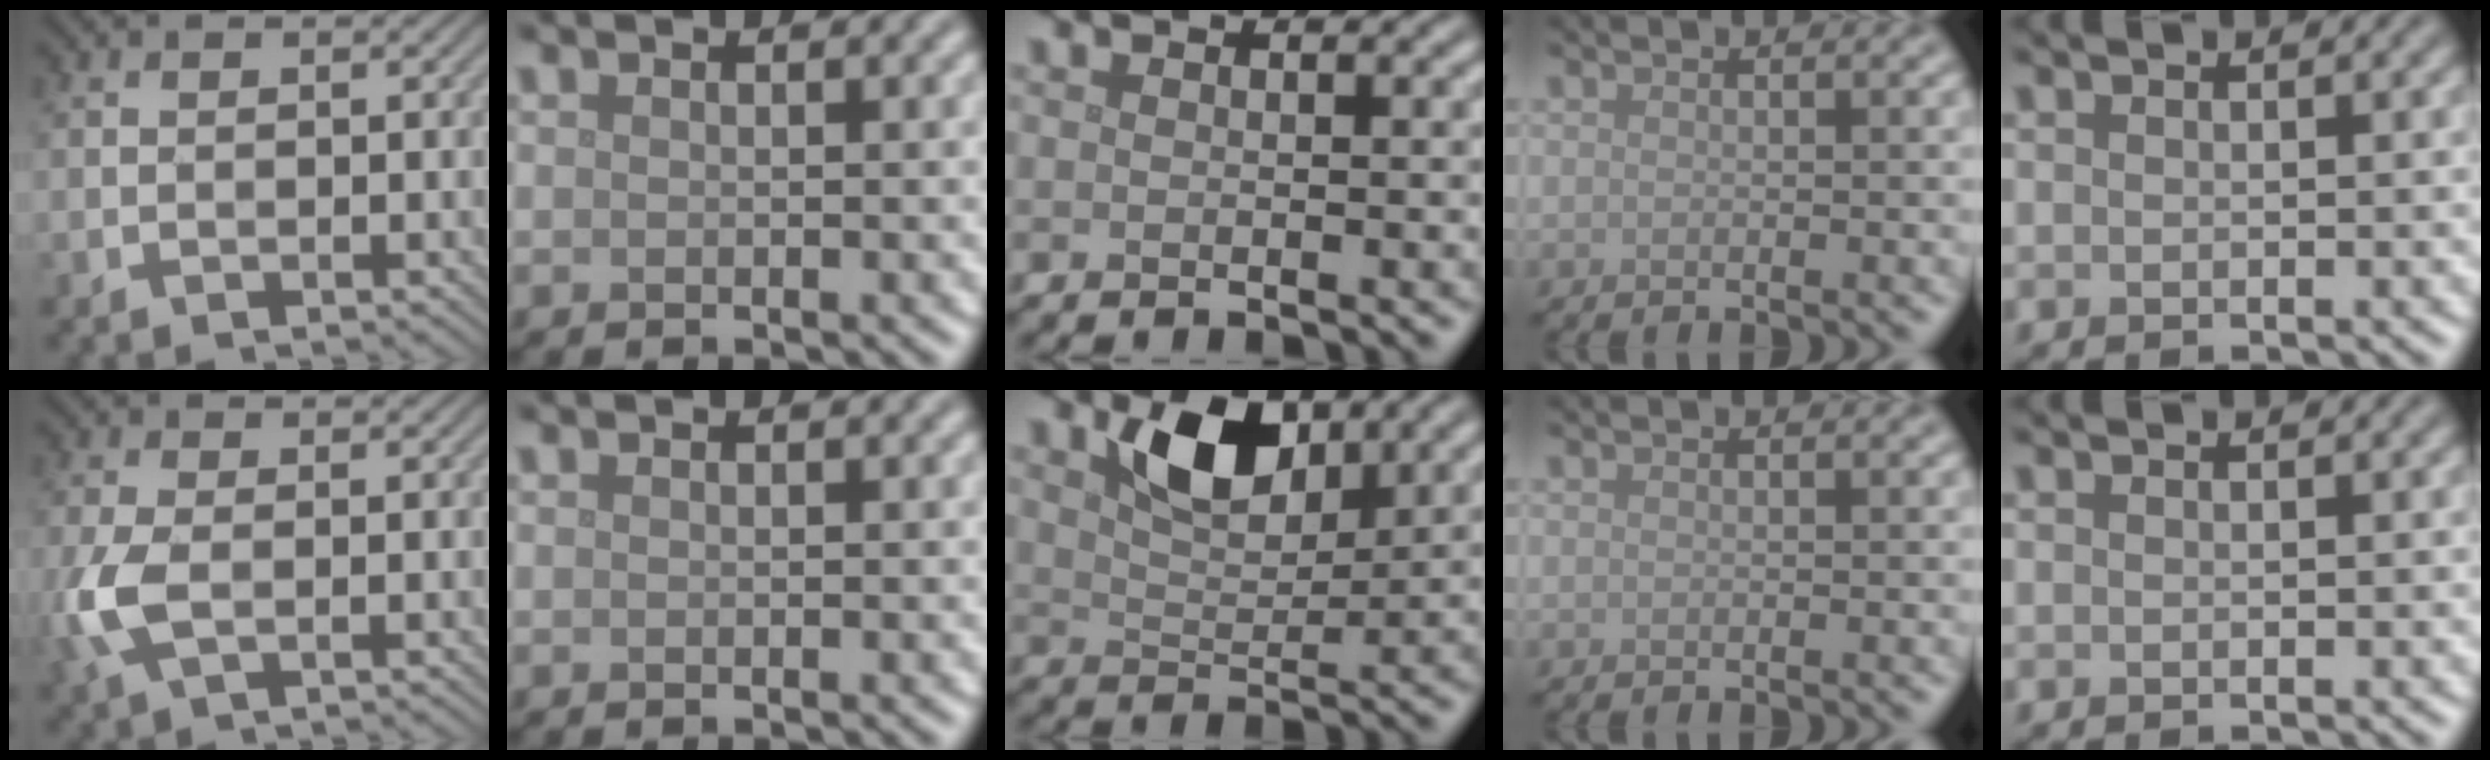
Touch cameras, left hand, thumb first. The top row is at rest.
{"thumb": {"total": 5.1, "force": [-1.0, 2.6, 4.2], "torque": [-0.117, -0.005, -0.021]}, "middle": {"total": 5.4, "force": [3.0, 2.9, 3.4], "torque": [-0.064, -0.001, 0.051]}}